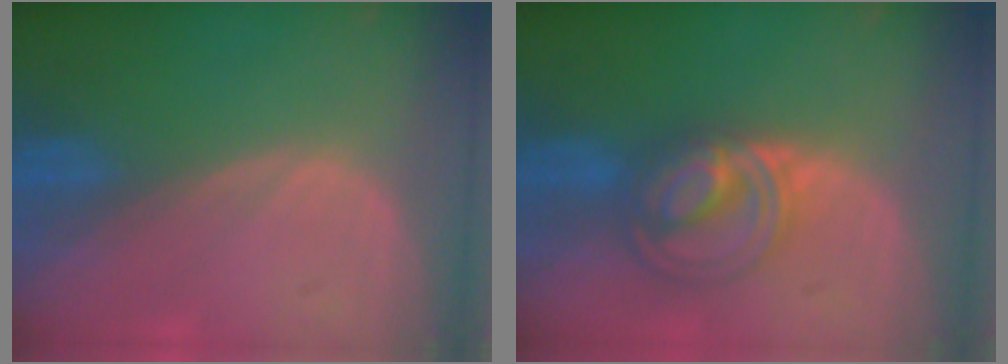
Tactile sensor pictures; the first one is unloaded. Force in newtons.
{"total": 6.5, "press": 6.5, "slide": 0.3}